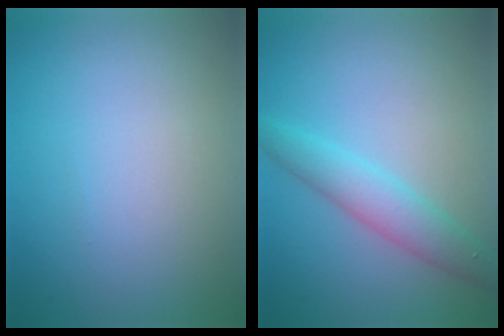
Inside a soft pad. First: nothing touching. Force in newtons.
{"total": 3.0, "press": 3.0, "slide": 0.1}